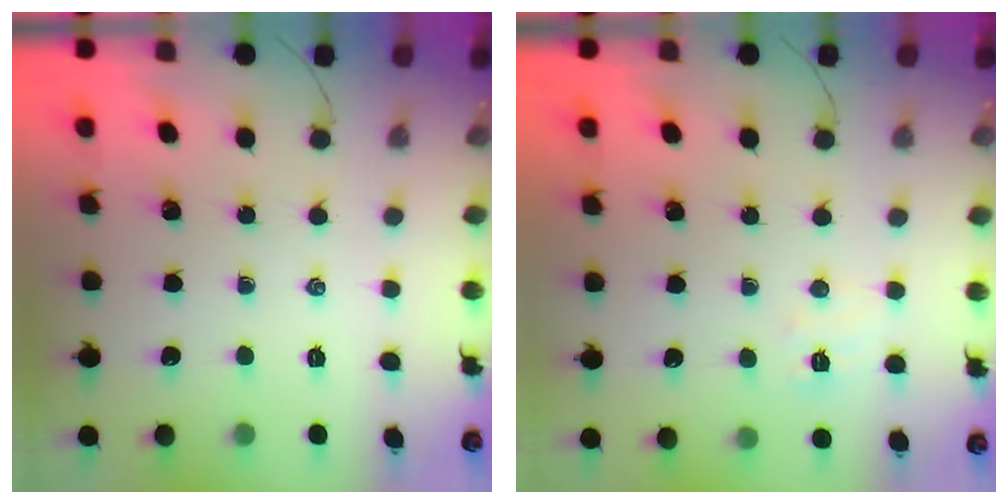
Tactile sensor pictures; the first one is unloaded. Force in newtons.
{"total": 4.6, "press": 4.5, "slide": 1.0}